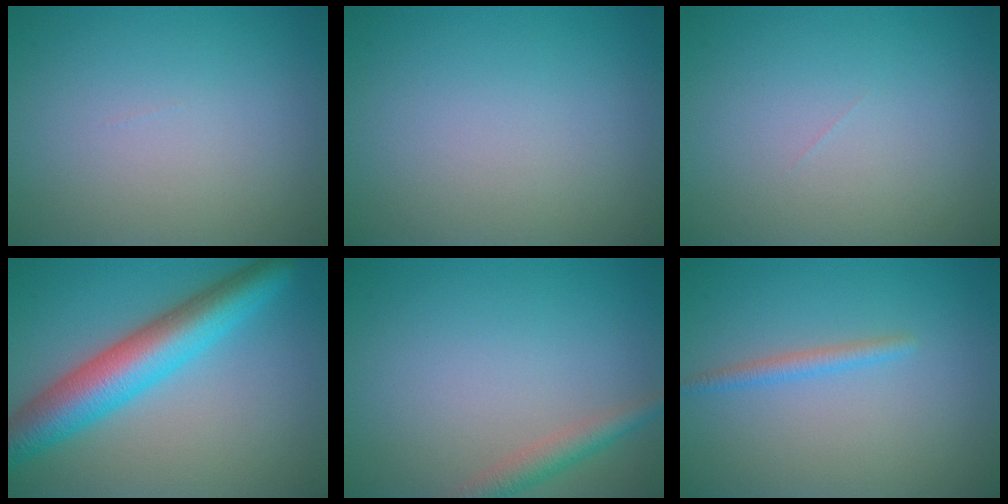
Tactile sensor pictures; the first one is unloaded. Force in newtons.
{"total": 0.0}
{"total": 0.0}
{"total": 7.7, "press": 7.7, "slide": 0.2}
{"total": 2.4, "press": 2.4, "slide": 0.1}
{"total": 1.4, "press": 1.4, "slide": 0.0}